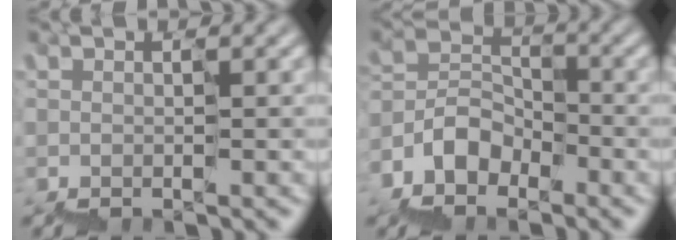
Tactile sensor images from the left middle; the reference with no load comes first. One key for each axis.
{"total": 4.3, "fx": -3.1, "fy": 2.8, "fz": 1.1, "tx": -0.023, "ty": 0.017, "tz": -0.058}